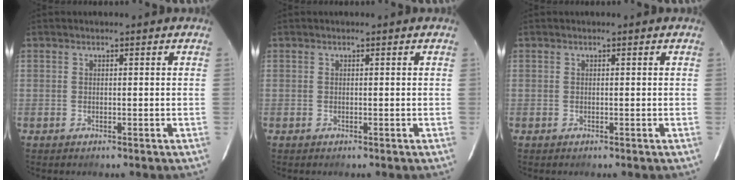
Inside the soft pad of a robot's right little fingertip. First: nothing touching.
{"total": 0.0}
{"total": 0.0}